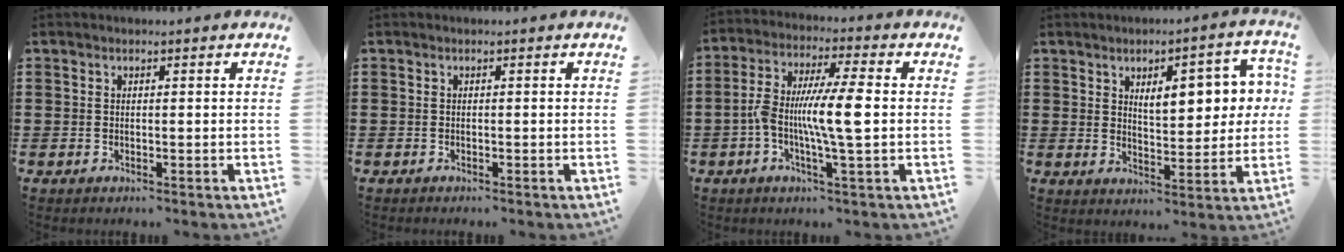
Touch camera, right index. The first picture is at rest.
{"total": 0.0}
{"total": 9.7, "force": [-1.1, 1.4, 9.5], "torque": [-0.178, -0.003, -0.024]}
{"total": 7.8, "force": [2.5, 3.6, 6.4], "torque": [-0.100, 0.000, 0.034]}